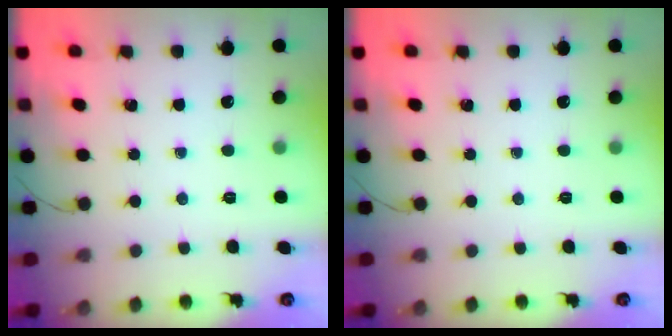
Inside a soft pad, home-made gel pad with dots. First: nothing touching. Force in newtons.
{"total": 0.0}